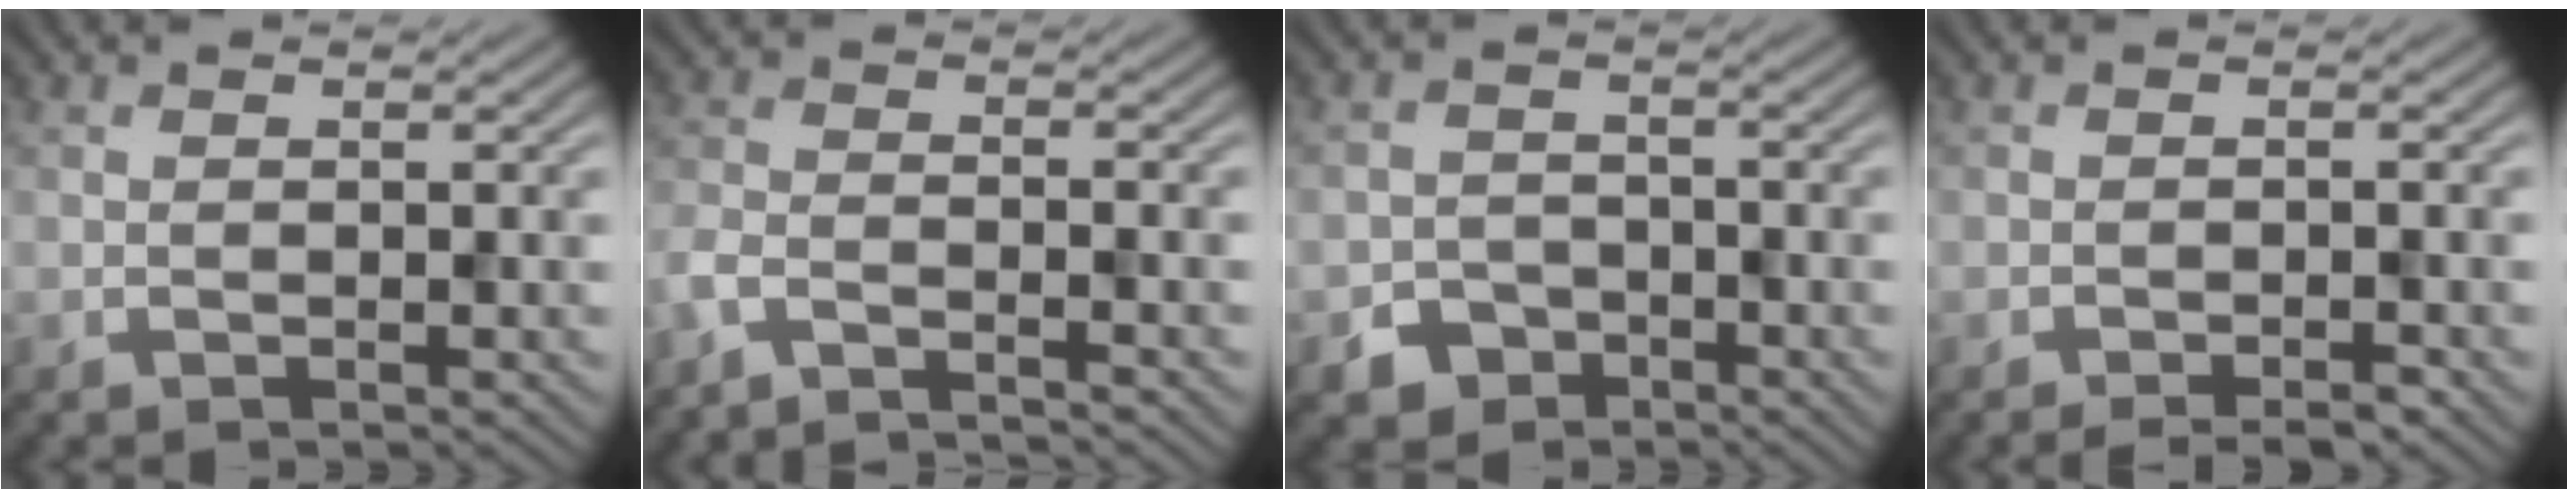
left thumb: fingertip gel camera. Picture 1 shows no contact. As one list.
[{"total": 4.1, "force": [-3.6, 0.5, 1.8], "torque": [-0.040, -0.008, -0.081]}, {"total": 3.5, "force": [-2.4, 2.3, 0.9], "torque": [-0.014, -0.002, -0.047]}, {"total": 2.3, "force": [-1.8, 0.3, 1.3], "torque": [-0.017, 0.004, -0.026]}]